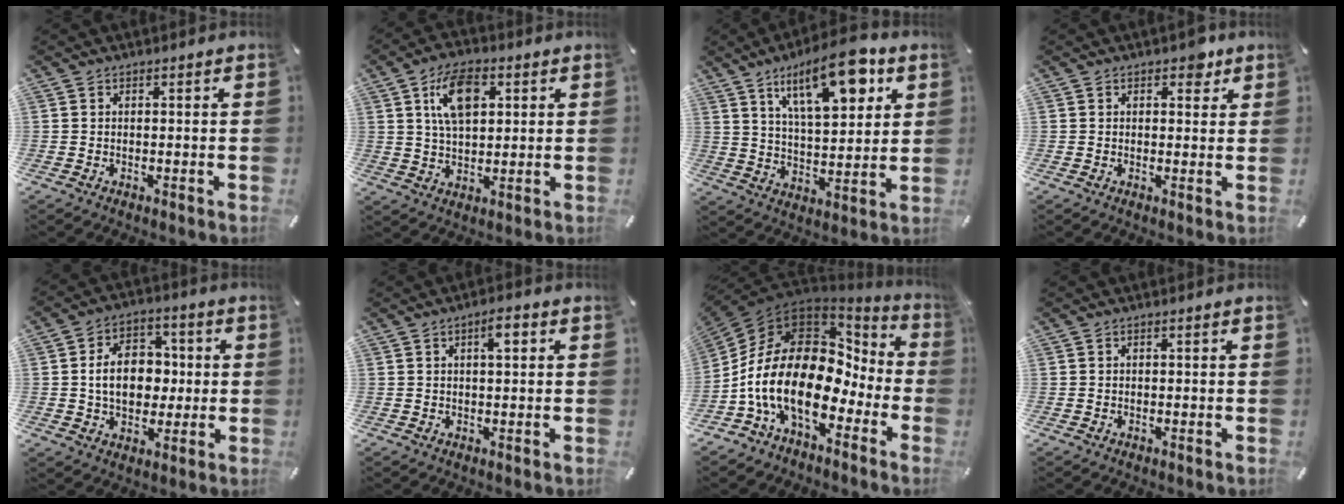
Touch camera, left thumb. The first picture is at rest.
{"total": 10.3, "force": [3.7, 6.0, 7.6], "torque": [-0.139, 0.002, 0.063]}
{"total": 17.9, "force": [9.8, 7.4, 13.1], "torque": [-0.202, -0.034, 0.158]}
{"total": 3.3, "force": [1.8, 2.0, 1.9], "torque": [-0.011, -0.005, 0.024]}
{"total": 11.9, "force": [0.1, 9.0, 7.8], "torque": [-0.132, 0.014, 0.003]}
{"total": 3.5, "force": [1.2, 1.3, 3.0], "torque": [-0.047, 0.002, 0.015]}
{"total": 21.1, "force": [-4.5, 13.4, 15.7], "torque": [-0.333, -0.006, -0.073]}
{"total": 0.0}